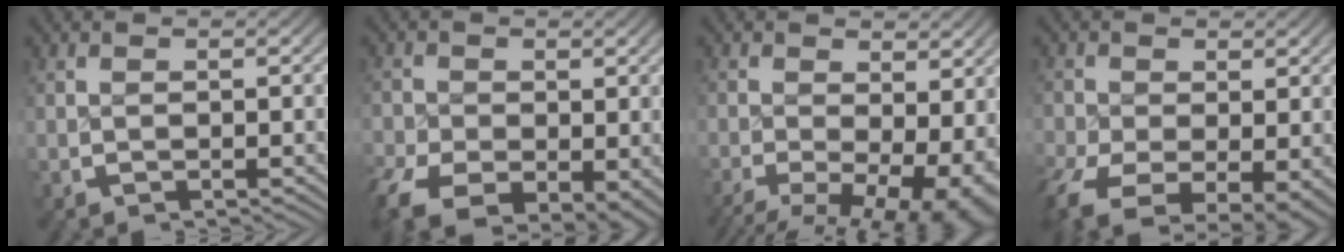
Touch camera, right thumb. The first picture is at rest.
{"total": 7.4, "force": [-3.5, 5.1, 4.1], "torque": [-0.085, -0.051, -0.034]}
{"total": 11.5, "force": [-3.2, 7.7, 8.0], "torque": [-0.129, -0.052, -0.032]}
{"total": 9.6, "force": [-4.5, 6.0, 6.0], "torque": [-0.134, -0.068, -0.040]}